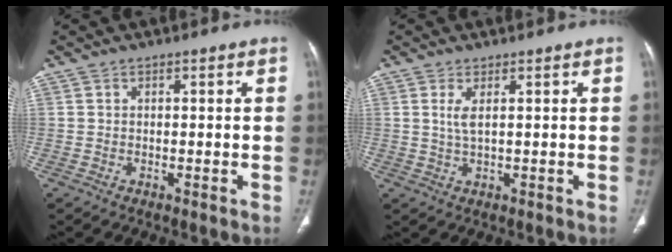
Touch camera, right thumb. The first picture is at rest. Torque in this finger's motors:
{"motor_torque": [-0.23, -0.27, 0.48, 0.07, -0.03]}